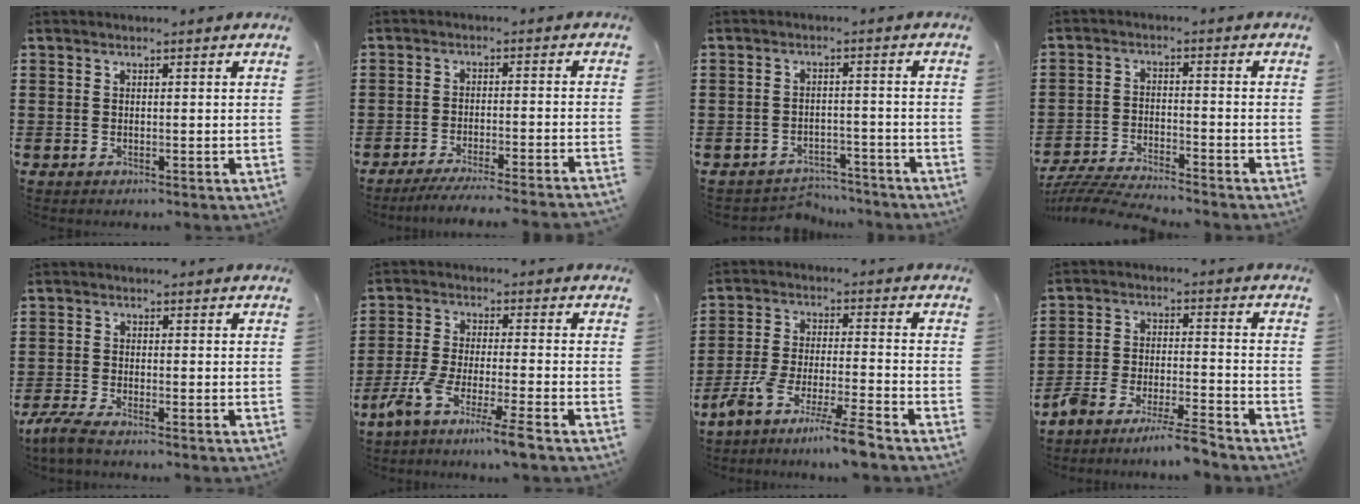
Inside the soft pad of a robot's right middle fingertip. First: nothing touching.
{"total": 3.9, "force": [-3.6, -0.4, 1.5], "torque": [-0.023, -0.006, -0.071]}
{"total": 3.4, "force": [-3.3, 0.7, -0.1], "torque": [-0.005, 0.002, -0.071]}
{"total": 5.1, "force": [-5.0, 0.1, 1.2], "torque": [-0.040, -0.008, -0.104]}
{"total": 2.7, "force": [-2.2, 0.0, 1.5], "torque": [-0.040, -0.006, -0.047]}
{"total": 7.0, "force": [-5.6, -0.6, 4.1], "torque": [-0.092, -0.019, -0.112]}
{"total": 8.2, "force": [-7.3, -0.8, 3.6], "torque": [-0.078, -0.012, -0.144]}
{"total": 6.7, "force": [-6.6, -0.5, 1.1], "torque": [-0.017, 0.001, -0.129]}